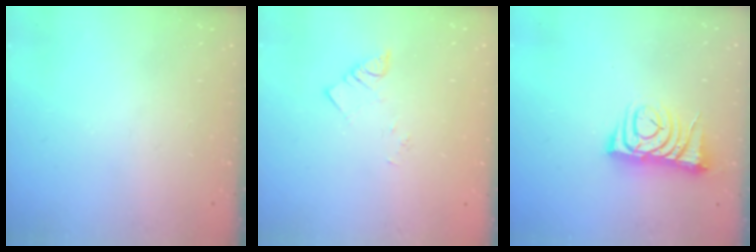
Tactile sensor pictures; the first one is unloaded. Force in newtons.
{"total": 2.2, "press": 2.2, "slide": 0.2}
{"total": 6.8, "press": 6.7, "slide": 1.0}